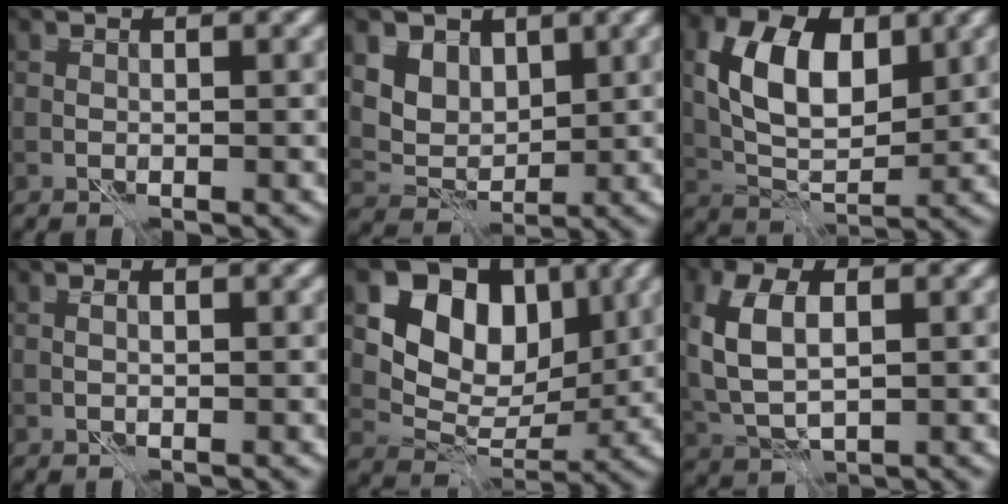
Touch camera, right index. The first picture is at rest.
{"total": 6.4, "force": [3.2, 4.8, 2.8], "torque": [-0.069, -0.008, 0.063]}
{"total": 7.9, "force": [2.0, 4.7, 6.0], "torque": [-0.113, 0.007, 0.034]}
{"total": 0.6, "force": [0.0, 0.2, 0.5], "torque": [-0.014, 0.001, -0.001]}
{"total": 10.3, "force": [4.3, 7.4, 5.8], "torque": [-0.104, 0.007, 0.064]}
{"total": 6.7, "force": [1.1, 4.0, 5.3], "torque": [-0.132, 0.006, 0.017]}